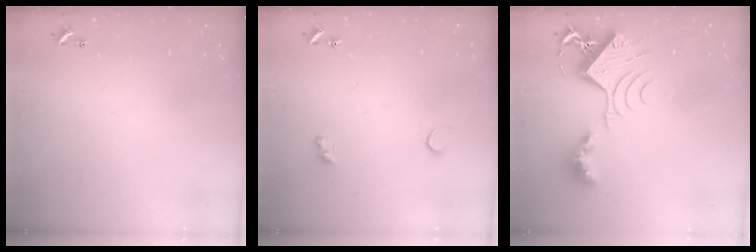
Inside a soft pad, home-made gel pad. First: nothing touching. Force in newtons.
{"total": 2.6, "press": 2.2, "slide": 1.2}
{"total": 10.1, "press": 10.0, "slide": 1.5}